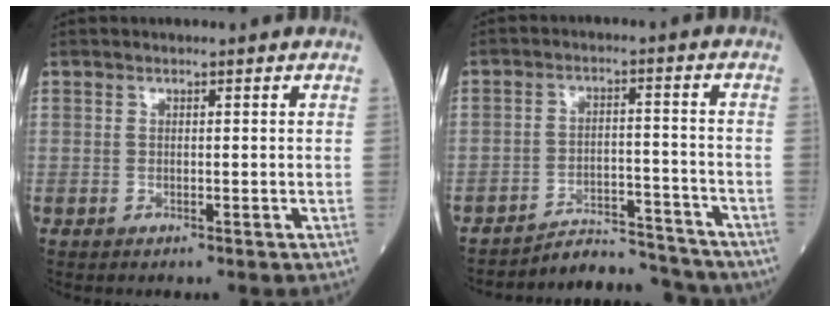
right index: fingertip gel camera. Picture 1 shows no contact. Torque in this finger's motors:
{"motor_torque": [0.25, -1.41, 0.03, 0.02]}